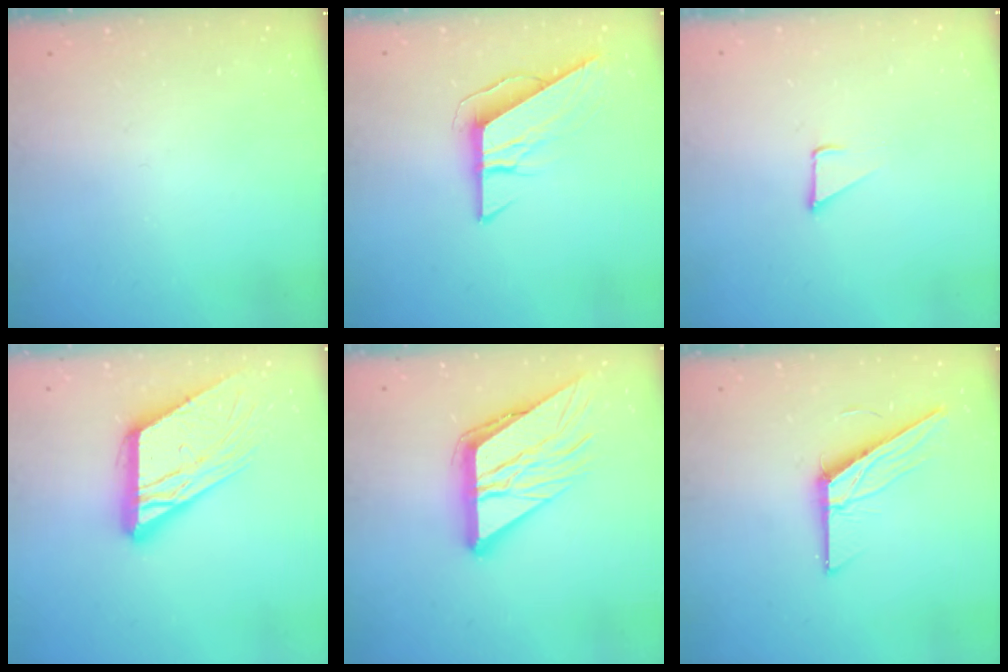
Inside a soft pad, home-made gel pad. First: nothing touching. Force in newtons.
{"total": 8.3, "press": 8.3, "slide": 0.2}
{"total": 2.8, "press": 2.8, "slide": 0.2}
{"total": 15.7, "press": 15.6, "slide": 1.8}
{"total": 18.8, "press": 18.6, "slide": 2.2}
{"total": 11.5, "press": 11.5, "slide": 0.2}